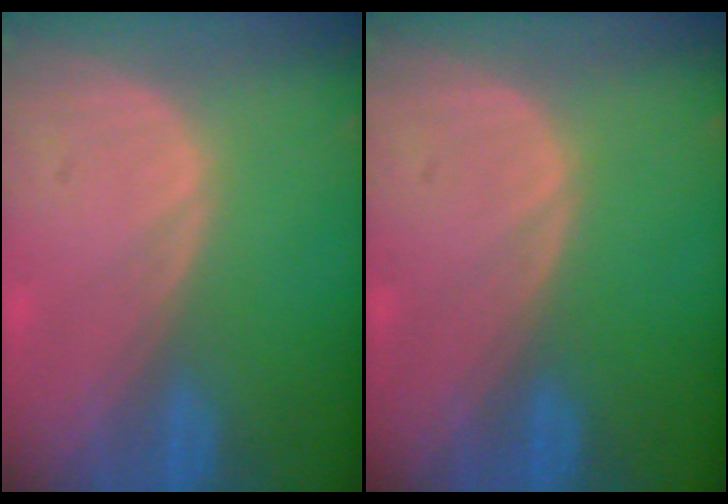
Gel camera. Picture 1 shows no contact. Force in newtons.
{"total": 0.0}